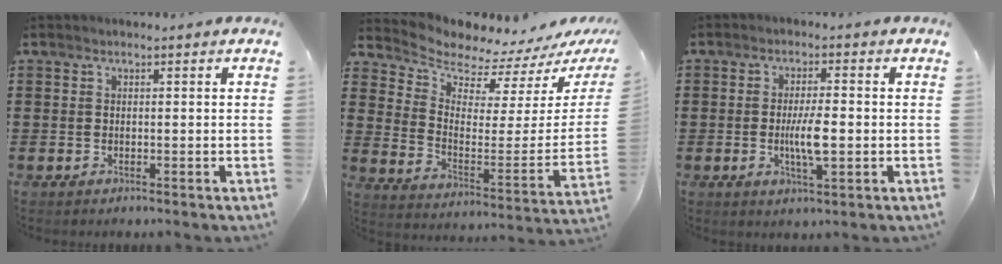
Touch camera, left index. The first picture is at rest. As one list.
[{"total": 6.3, "force": [6.2, 1.2, 0.0], "torque": [-0.037, -0.068, 0.104]}, {"total": 5.4, "force": [-0.6, 1.3, 5.2], "torque": [-0.104, -0.002, -0.017]}]